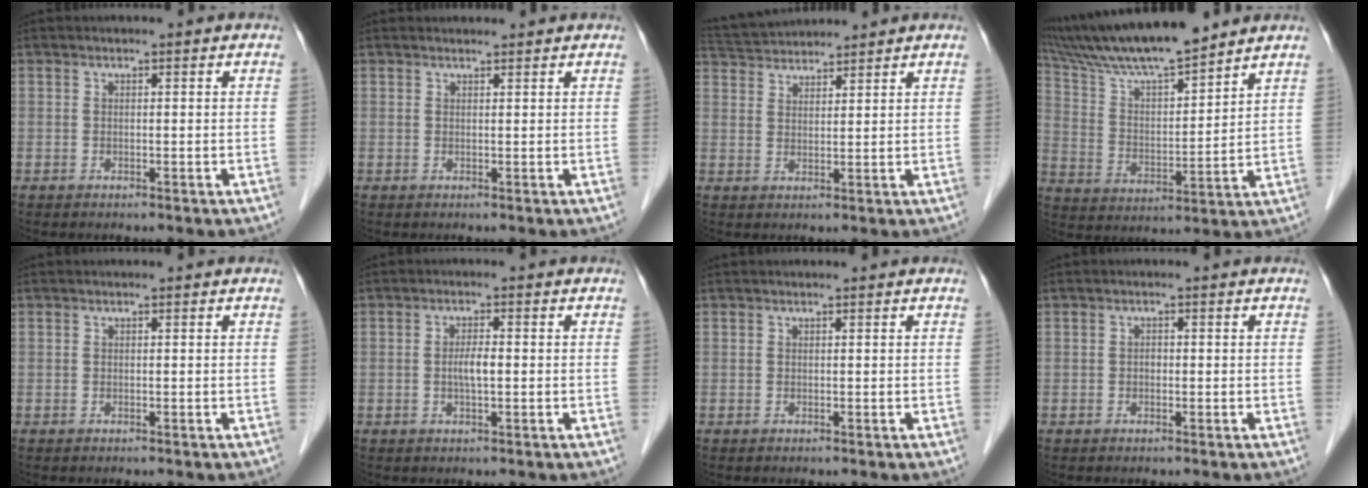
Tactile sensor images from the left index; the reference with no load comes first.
{"total": 1.8, "force": [1.7, 0.2, 0.3], "torque": [-0.007, 0.012, 0.026]}
{"total": 7.3, "force": [7.1, 0.7, 1.5], "torque": [-0.034, 0.034, 0.125]}
{"total": 14.6, "force": [12.8, 0.9, 7.0], "torque": [-0.133, 0.011, 0.234]}
{"total": 0.0}
{"total": 2.4, "force": [-0.3, 0.5, 2.4], "torque": [-0.047, 0.000, -0.007]}
{"total": 0.6, "force": [0.5, 0.0, 0.2], "torque": [-0.002, 0.010, 0.009]}
{"total": 0.7, "force": [-0.2, 0.5, 0.4], "torque": [-0.006, 0.001, -0.007]}